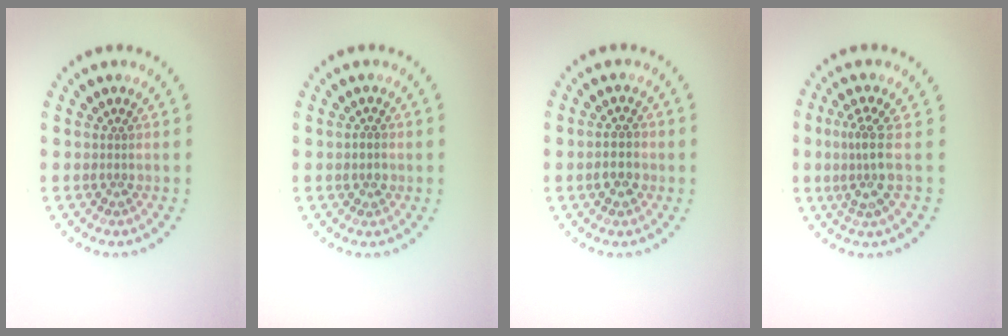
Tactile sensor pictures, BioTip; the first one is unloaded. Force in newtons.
{"total": 0.9, "press": 0.8, "slide": 0.4}
{"total": 2.3, "press": 2.3, "slide": 0.5}
{"total": 3.0, "press": 2.2, "slide": 2.1}